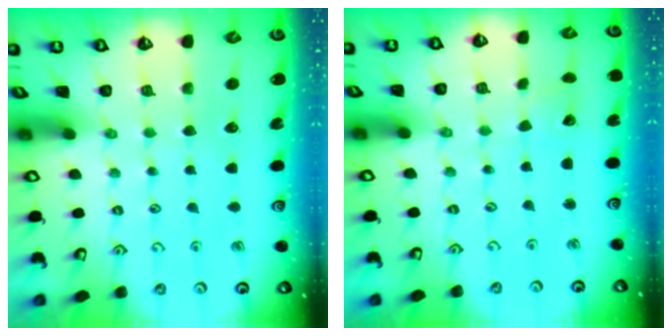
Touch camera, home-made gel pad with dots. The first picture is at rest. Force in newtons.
{"total": 1.8, "press": 1.8, "slide": 0.1}